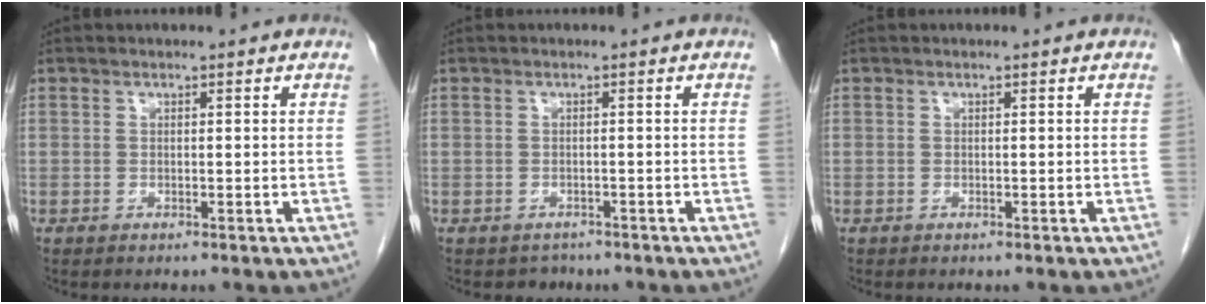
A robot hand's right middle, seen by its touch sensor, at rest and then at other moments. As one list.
[{"total": 2.0, "force": [-1.6, 1.2, -0.2], "torque": [-0.005, 0.002, -0.025]}, {"total": 0.0}]